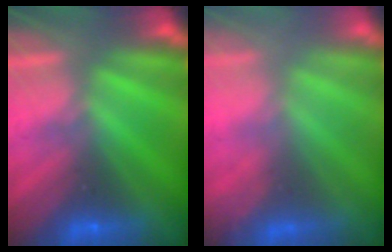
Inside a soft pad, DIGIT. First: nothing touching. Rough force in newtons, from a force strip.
{"total": 1.0}